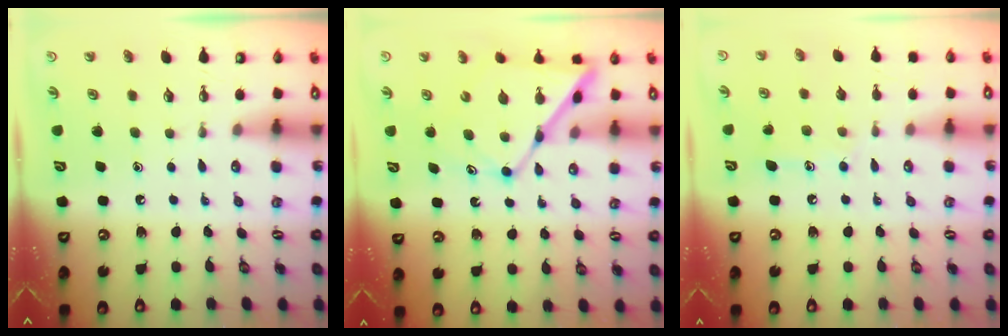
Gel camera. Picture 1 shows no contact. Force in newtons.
{"total": 14.1, "press": 14.1, "slide": 1.1}
{"total": 8.3, "press": 8.3, "slide": 0.7}